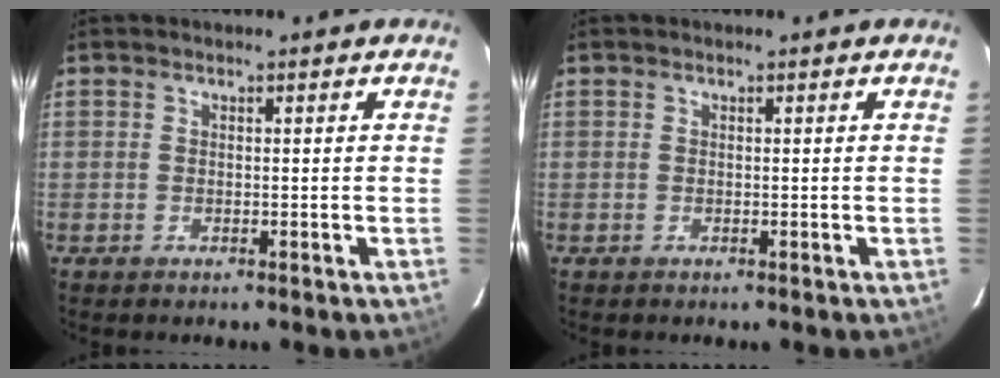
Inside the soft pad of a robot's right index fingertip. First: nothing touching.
{"total": 0.0}